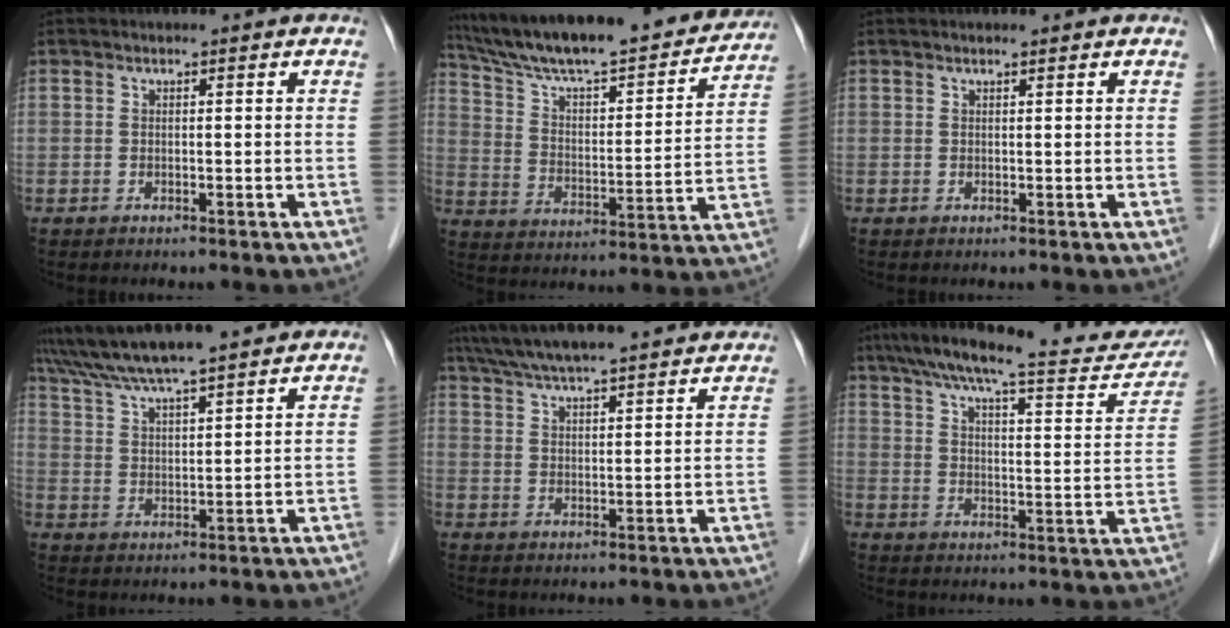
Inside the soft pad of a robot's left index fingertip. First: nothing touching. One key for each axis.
{"total": 25.5, "fx": 22.5, "fy": 4.2, "fz": 11.3, "tx": -0.185, "ty": -0.003, "tz": 0.324}
{"total": 0.6, "fx": 0.5, "fy": 0.0, "fz": 0.3, "tx": -0.011, "ty": 0.001, "tz": 0.010}
{"total": 15.0, "fx": 13.1, "fy": 0.9, "fz": 7.2, "tx": -0.127, "ty": 0.033, "tz": 0.211}
{"total": 20.2, "fx": 17.9, "fy": 2.4, "fz": 9.2, "tx": -0.155, "ty": 0.049, "tz": 0.254}
{"total": 22.1, "fx": 19.5, "fy": 3.3, "fz": 9.7, "tx": -0.144, "ty": -0.014, "tz": 0.254}